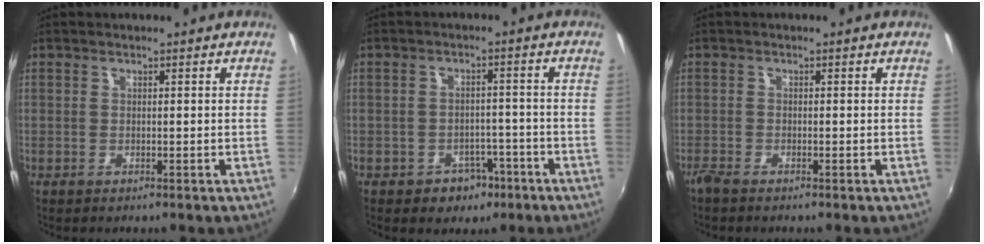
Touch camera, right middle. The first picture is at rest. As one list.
[{"total": 5.0, "force": [-2.7, 3.9, 1.6], "torque": [-0.039, 0.013, -0.024]}, {"total": 1.6, "force": [-1.5, 0.1, 0.8], "torque": [-0.018, -0.008, -0.031]}]